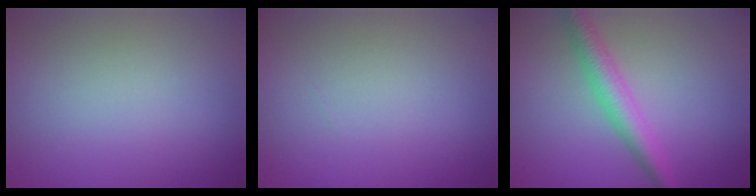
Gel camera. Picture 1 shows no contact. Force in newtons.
{"total": 0.0}
{"total": 3.5, "press": 3.5, "slide": 0.0}